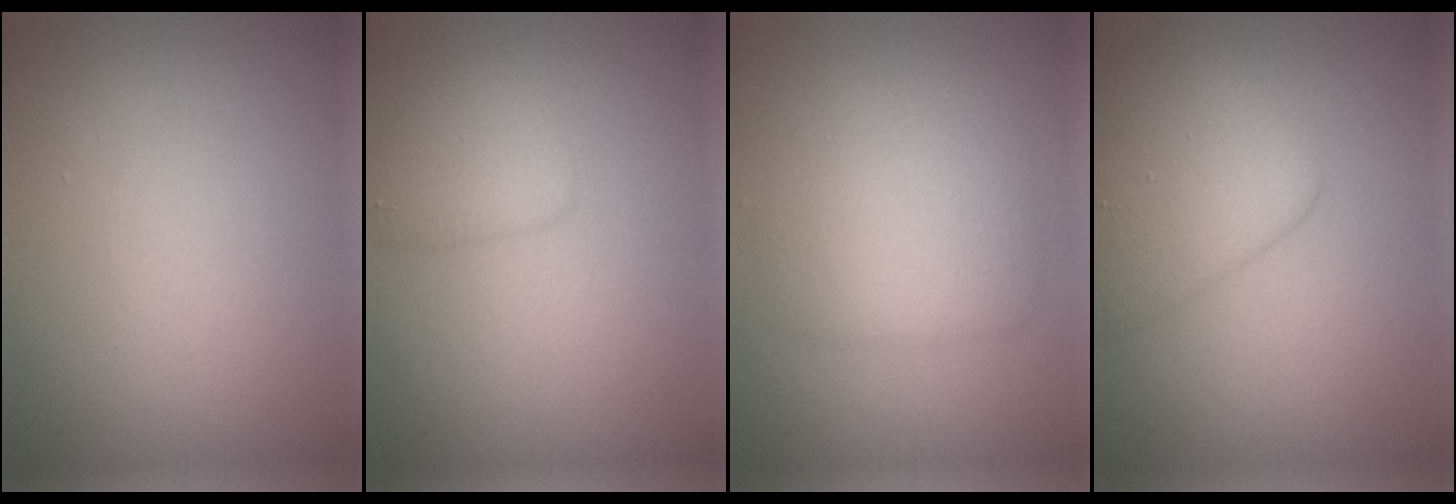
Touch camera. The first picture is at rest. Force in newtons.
{"total": 2.2, "press": 2.2, "slide": 0.1}
{"total": 4.0, "press": 4.0, "slide": 0.0}
{"total": 4.8, "press": 4.8, "slide": 0.1}